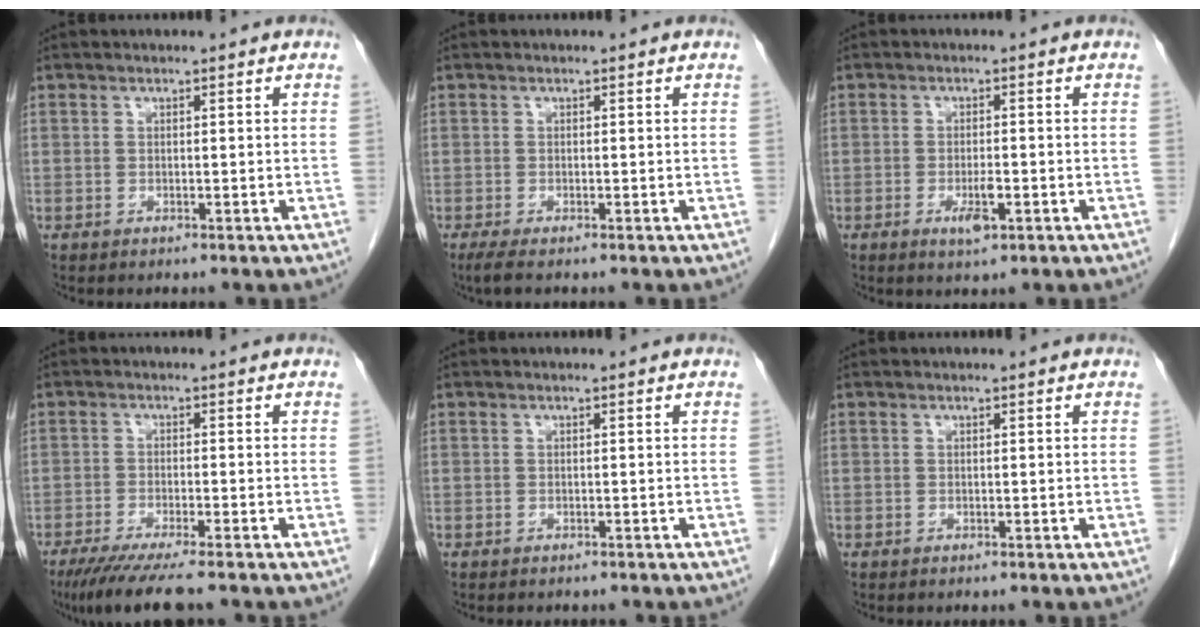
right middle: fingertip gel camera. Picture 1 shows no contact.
{"total": 1.6, "force": [-1.1, 0.1, 1.2], "torque": [-0.029, -0.007, -0.022]}
{"total": 3.2, "force": [-1.3, 0.8, 2.8], "torque": [-0.050, -0.001, -0.018]}
{"total": 9.0, "force": [-7.1, 0.2, 5.6], "torque": [-0.085, -0.024, -0.113]}
{"total": 2.0, "force": [-1.7, 0.8, 0.7], "torque": [-0.013, -0.003, -0.017]}
{"total": 0.0}